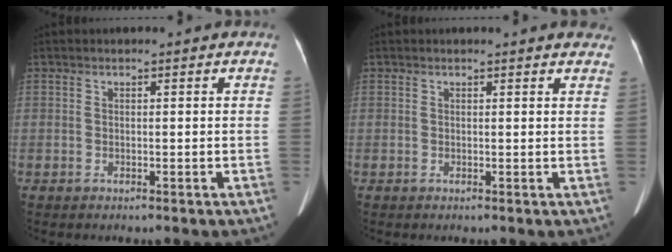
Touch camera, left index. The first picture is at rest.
{"total": 4.6, "force": [4.3, 0.8, 1.4], "torque": [-0.007, -0.004, 0.026]}